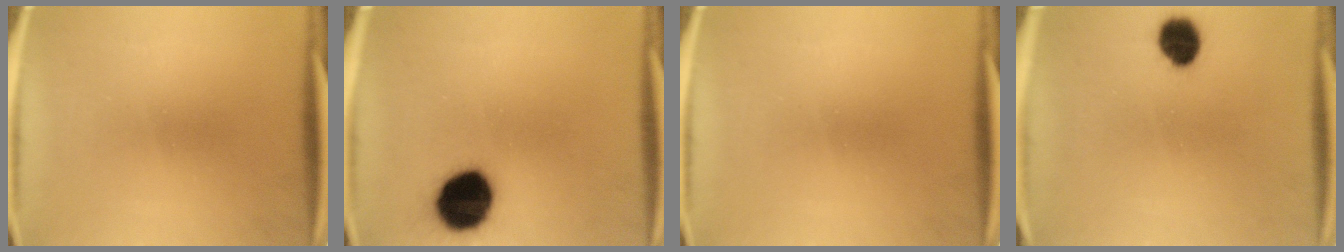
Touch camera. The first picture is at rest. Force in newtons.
{"total": 15.5}
{"total": 0.0}
{"total": 7.0}